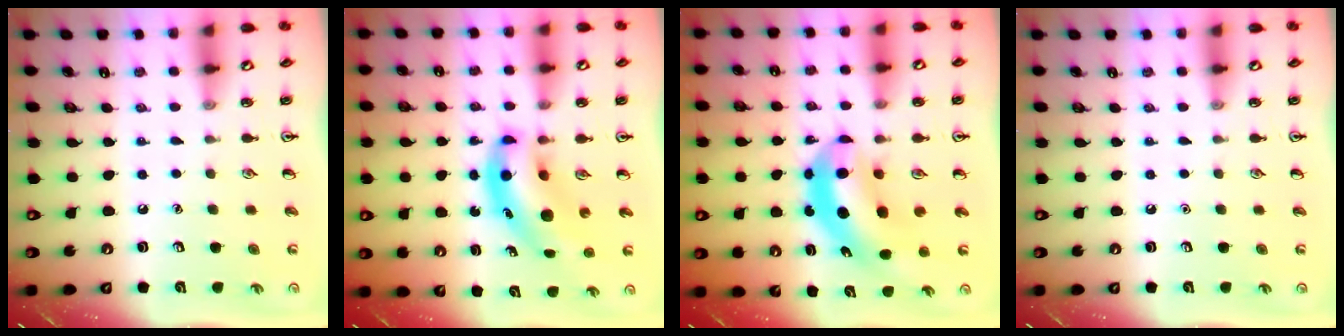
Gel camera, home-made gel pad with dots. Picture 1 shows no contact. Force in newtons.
{"total": 9.1, "press": 8.8, "slide": 2.5}
{"total": 7.5, "press": 7.2, "slide": 2.1}
{"total": 0.0}